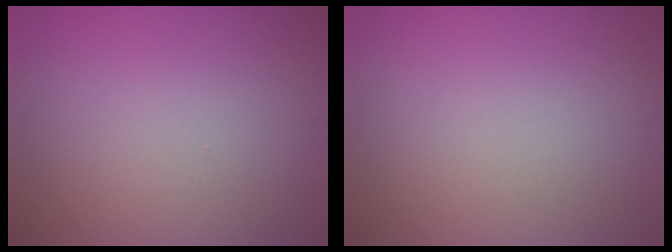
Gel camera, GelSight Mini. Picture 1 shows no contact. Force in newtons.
{"total": 0.0}